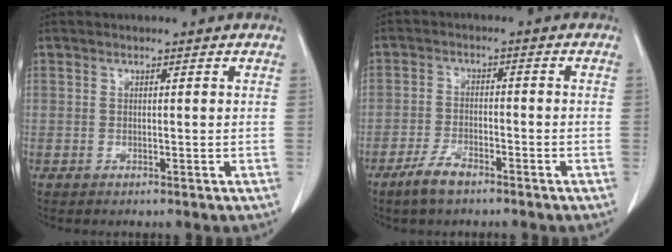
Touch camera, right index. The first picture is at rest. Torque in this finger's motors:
{"motor_torque": [0.23, -0.21, 0.05, 0.02]}